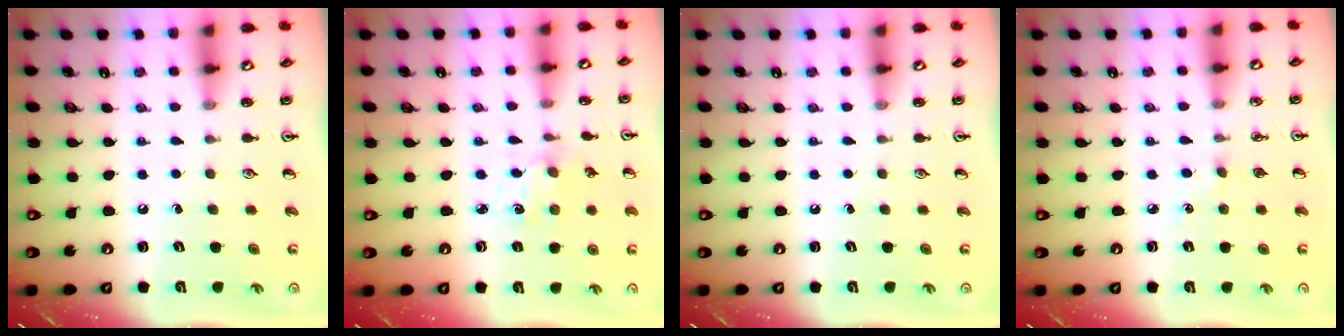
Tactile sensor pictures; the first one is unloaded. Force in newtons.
{"total": 2.0, "press": 1.9, "slide": 0.4}
{"total": 0.0}
{"total": 2.7, "press": 2.7, "slide": 0.4}